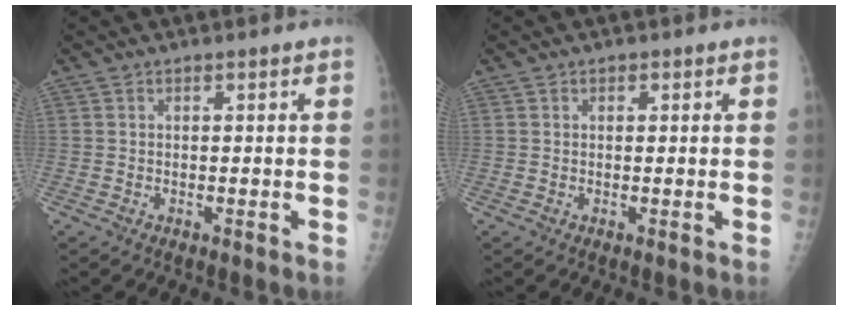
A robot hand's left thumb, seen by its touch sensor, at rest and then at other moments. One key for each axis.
{"total": 0.8, "fx": 0.3, "fy": 0.6, "fz": 0.3, "tx": 0.002, "ty": 0.000, "tz": 0.003}